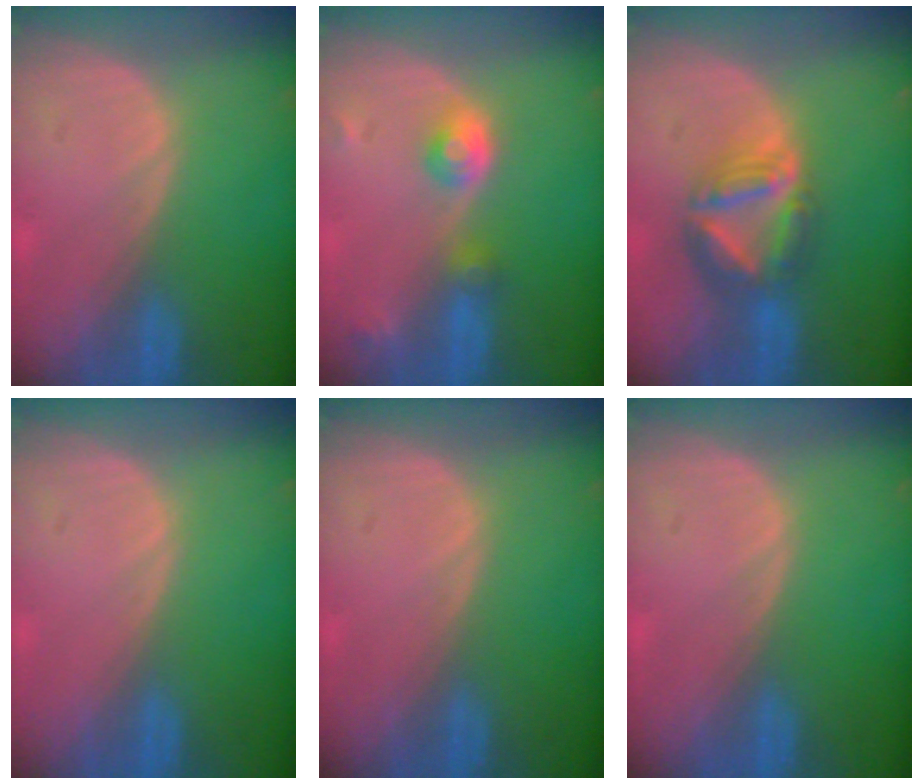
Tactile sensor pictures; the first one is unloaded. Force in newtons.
{"total": 4.3, "press": 4.0, "slide": 1.6}
{"total": 7.8, "press": 6.8, "slide": 3.9}
{"total": 0.0}
{"total": 0.0}
{"total": 0.0}